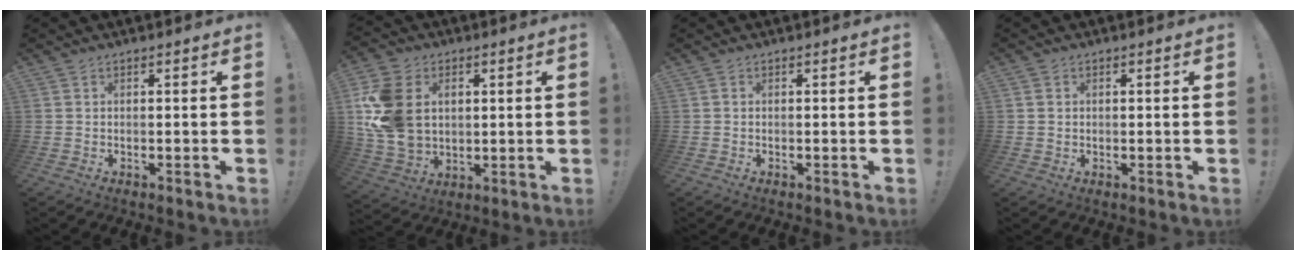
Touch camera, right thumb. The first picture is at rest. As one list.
[{"total": 18.6, "force": [3.2, 14.2, 11.6], "torque": [-0.230, -0.007, 0.065]}, {"total": 0.0}, {"total": 1.3, "force": [0.3, 1.2, 0.3], "torque": [0.000, 0.002, 0.003]}]